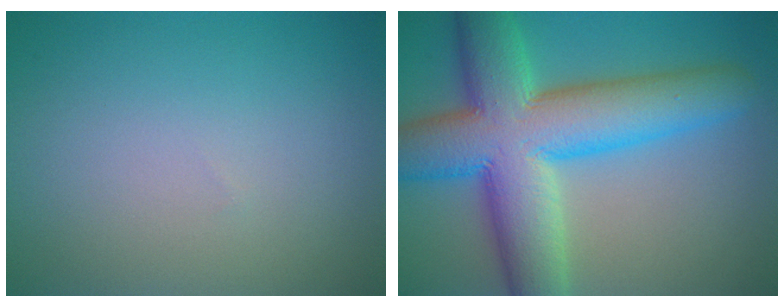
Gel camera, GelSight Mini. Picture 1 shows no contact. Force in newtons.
{"total": 13.0, "press": 12.9, "slide": 0.6}